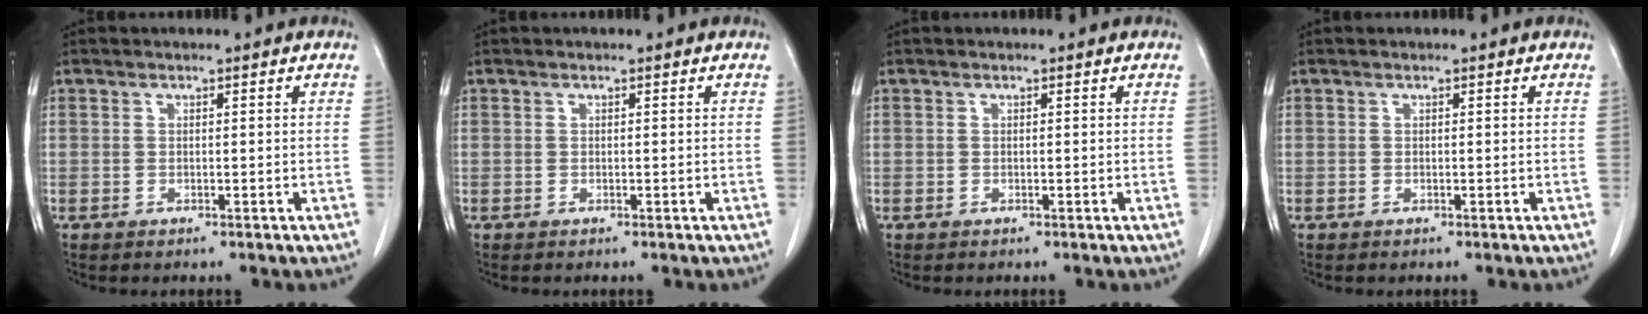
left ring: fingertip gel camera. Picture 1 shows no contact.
{"total": 0.0}
{"total": 0.0}
{"total": 0.0}